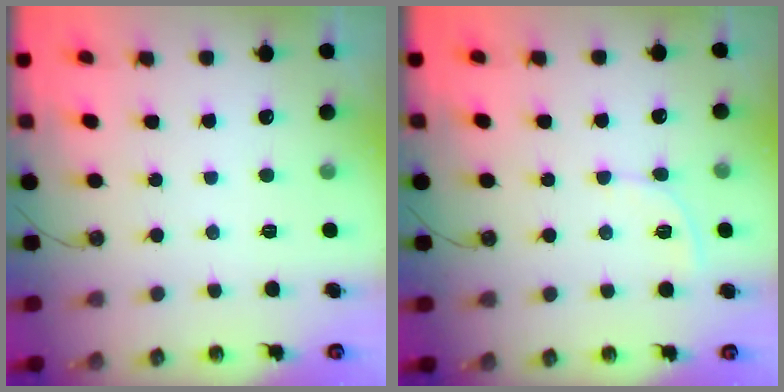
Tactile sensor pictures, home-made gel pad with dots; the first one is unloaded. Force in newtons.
{"total": 4.5, "press": 4.5, "slide": 0.6}